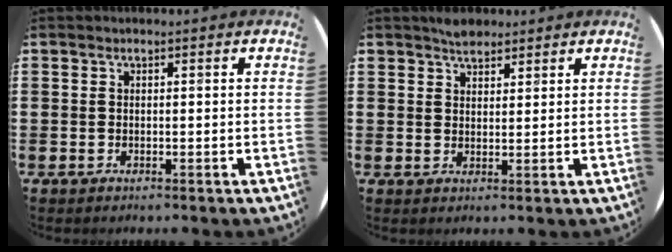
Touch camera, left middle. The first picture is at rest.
{"total": 2.5, "force": [2.3, 1.0, 0.3], "torque": [-0.001, 0.002, 0.042]}